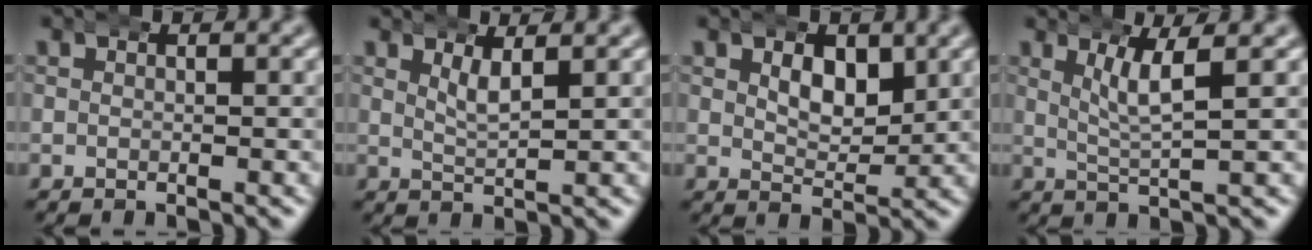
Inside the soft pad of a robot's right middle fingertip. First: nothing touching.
{"total": 2.3, "force": [1.6, 0.2, 1.6], "torque": [-0.033, -0.007, 0.034]}
{"total": 3.8, "force": [1.8, 2.2, 2.5], "torque": [-0.034, -0.008, 0.033]}
{"total": 3.3, "force": [1.7, -0.1, 2.8], "torque": [-0.052, -0.001, 0.033]}